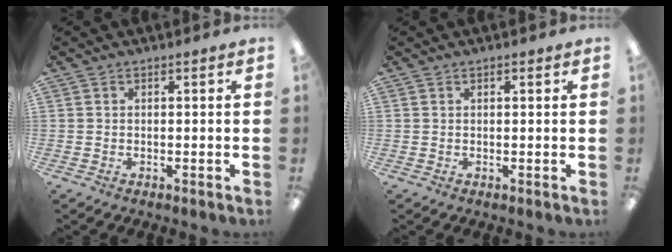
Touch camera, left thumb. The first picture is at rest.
{"total": 0.7, "force": [0.4, 0.2, 0.5], "torque": [-0.002, -0.002, 0.006]}